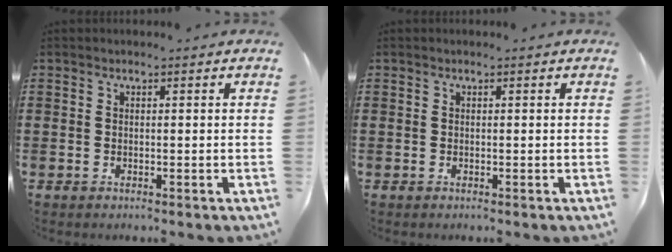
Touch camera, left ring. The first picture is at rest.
{"total": 0.0}